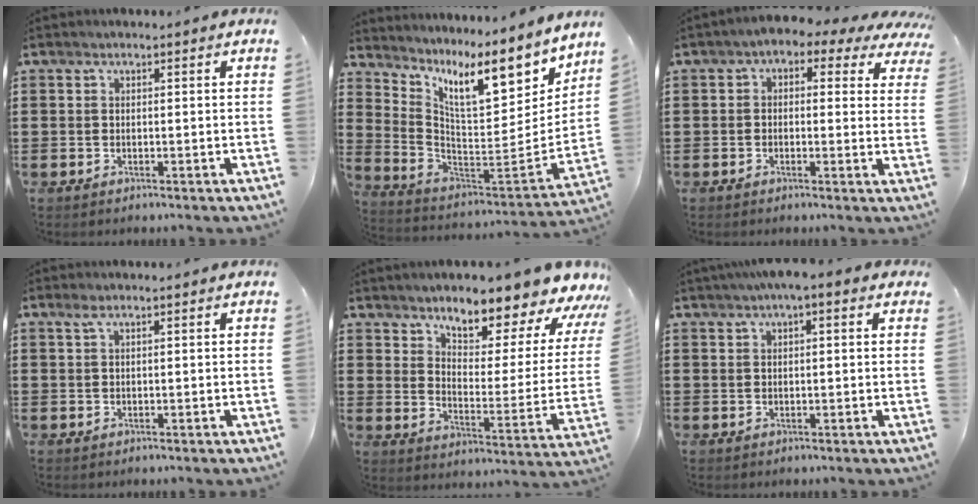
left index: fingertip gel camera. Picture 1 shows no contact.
{"total": 11.9, "force": [7.0, 3.3, 9.0], "torque": [-0.175, -0.041, 0.115]}
{"total": 2.2, "force": [0.0, 1.5, 1.6], "torque": [-0.037, -0.001, -0.010]}
{"total": 1.4, "force": [0.7, 0.1, 1.2], "torque": [-0.026, 0.002, 0.013]}
{"total": 8.3, "force": [7.8, 1.2, 2.5], "torque": [-0.052, -0.073, 0.132]}
{"total": 2.5, "force": [1.3, 0.7, 2.0], "torque": [-0.041, 0.006, 0.022]}